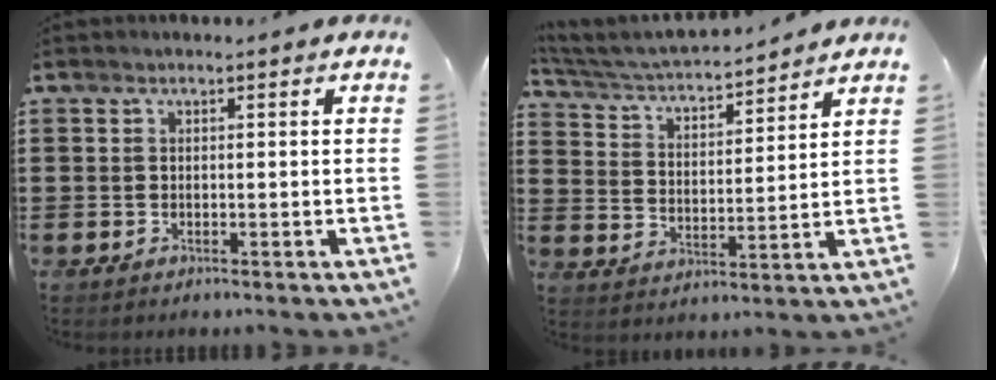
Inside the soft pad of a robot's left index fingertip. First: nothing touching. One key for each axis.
{"total": 4.1, "fx": 3.9, "fy": 0.4, "fz": 1.2, "tx": -0.044, "ty": -0.030, "tz": 0.061}